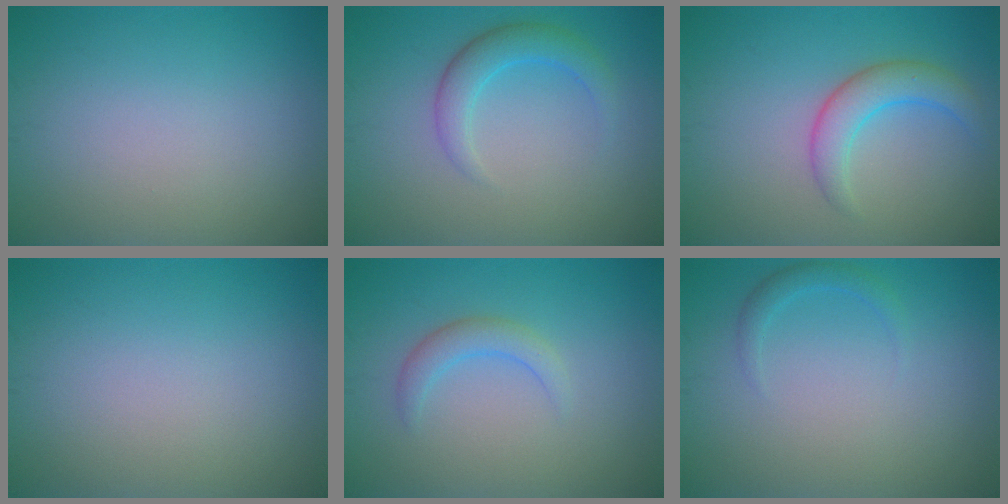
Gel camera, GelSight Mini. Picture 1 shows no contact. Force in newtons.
{"total": 3.0, "press": 3.0, "slide": 0.1}
{"total": 3.4, "press": 3.4, "slide": 0.0}
{"total": 0.0}
{"total": 2.1, "press": 2.0, "slide": 0.3}
{"total": 1.3, "press": 1.3, "slide": 0.1}